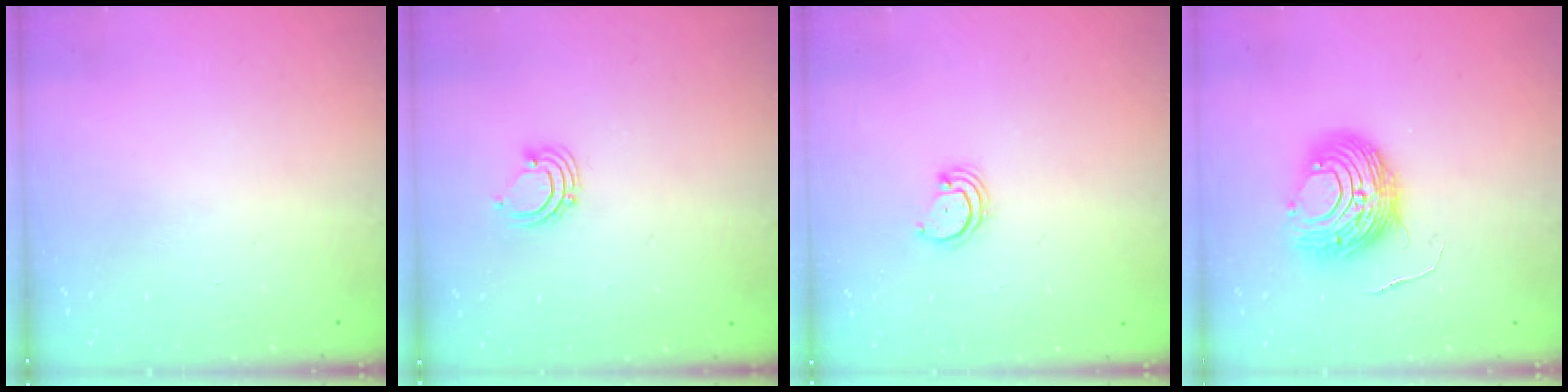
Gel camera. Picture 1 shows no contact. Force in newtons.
{"total": 2.9, "press": 2.9, "slide": 0.2}
{"total": 2.8, "press": 2.8, "slide": 0.3}
{"total": 10.3, "press": 10.3, "slide": 0.7}